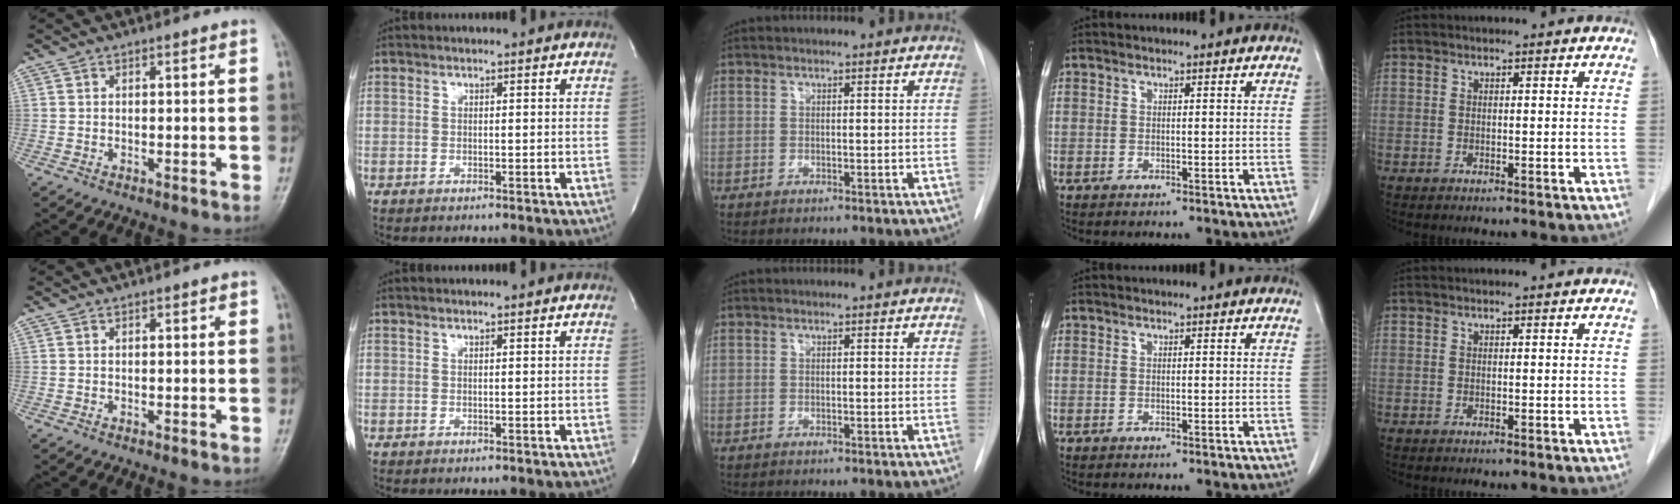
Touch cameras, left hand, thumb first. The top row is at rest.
{"index": {"total": 0.7, "force": [0.7, 0.0, 0.2], "torque": [-0.009, 0.003, 0.009]}}